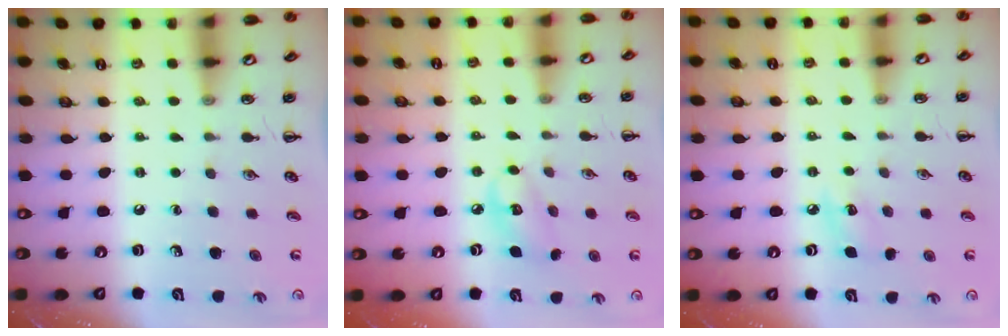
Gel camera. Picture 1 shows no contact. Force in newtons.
{"total": 7.1, "press": 7.0, "slide": 1.2}
{"total": 6.3, "press": 6.0, "slide": 2.0}